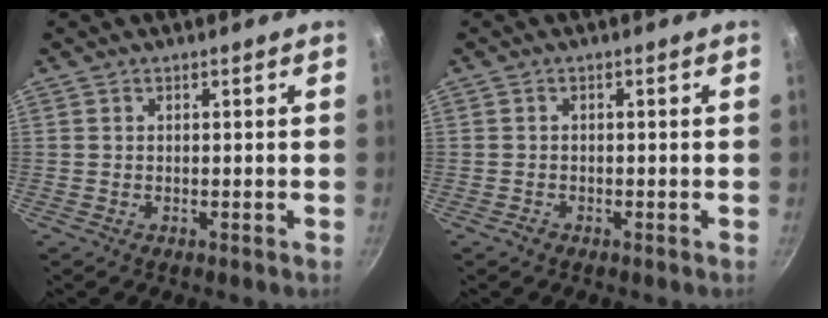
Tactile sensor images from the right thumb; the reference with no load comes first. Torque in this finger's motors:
{"motor_torque": [-0.31, 0.11, -0.25, 0.12, 0.03]}